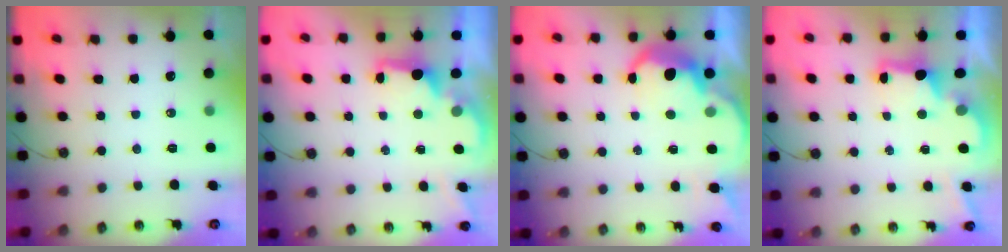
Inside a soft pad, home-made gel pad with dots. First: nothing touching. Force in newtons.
{"total": 2.0, "press": 1.9, "slide": 0.8}
{"total": 6.7, "press": 6.6, "slide": 0.9}
{"total": 2.5, "press": 2.4, "slide": 0.7}